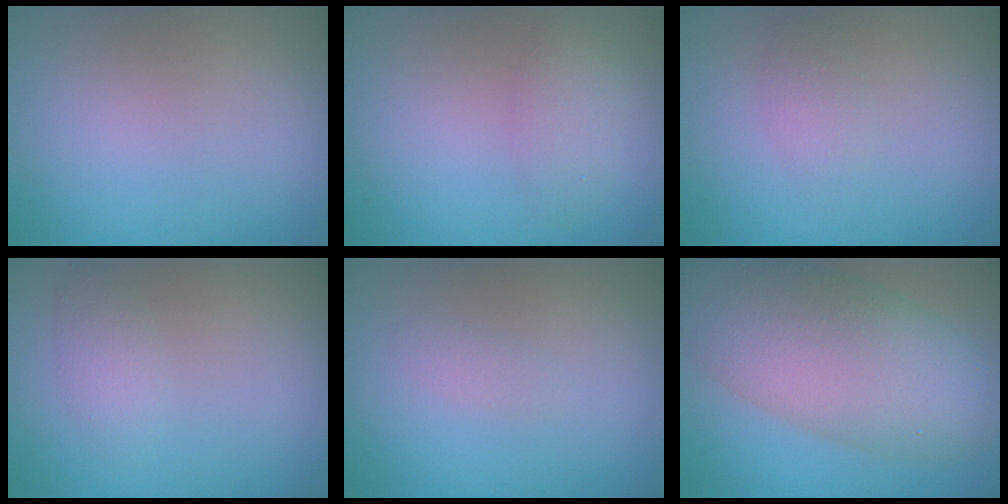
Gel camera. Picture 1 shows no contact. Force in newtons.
{"total": 1.9, "press": 1.9, "slide": 0.1}
{"total": 1.4, "press": 1.4, "slide": 0.1}
{"total": 1.5, "press": 1.5, "slide": 0.0}
{"total": 0.8, "press": 0.8, "slide": 0.1}
{"total": 9.9, "press": 9.9, "slide": 0.6}